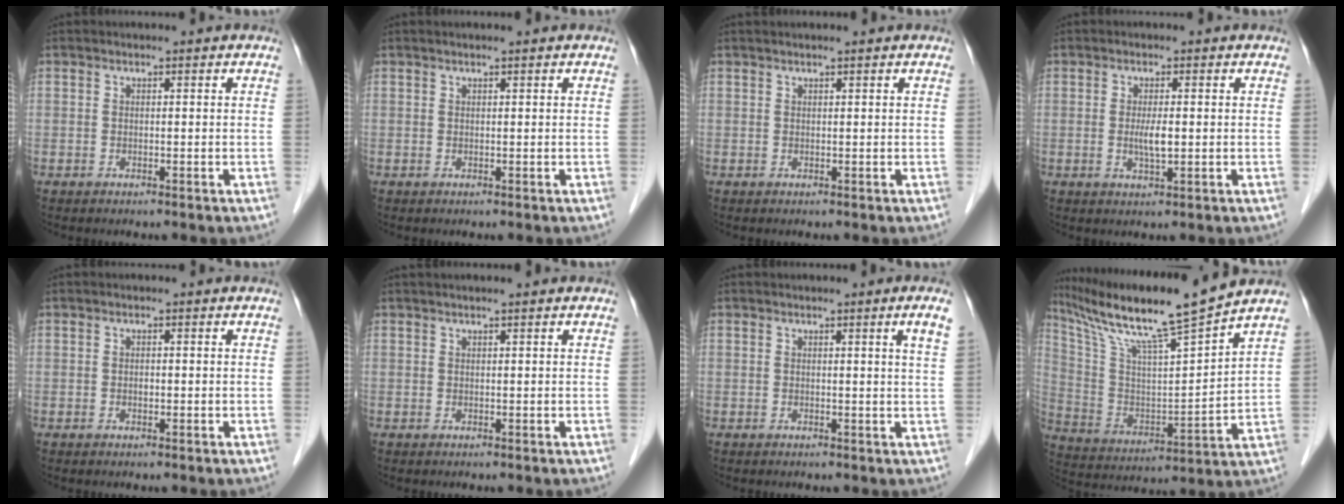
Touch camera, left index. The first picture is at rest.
{"total": 1.0, "force": [0.8, 0.0, 0.6], "torque": [-0.011, 0.010, 0.015]}
{"total": 1.9, "force": [1.6, -0.1, 1.0], "torque": [-0.010, 0.021, 0.026]}
{"total": 2.8, "force": [-0.1, 0.5, 2.7], "torque": [-0.055, -0.005, 0.000]}
{"total": 0.6, "force": [-0.1, 0.4, 0.5], "torque": [-0.009, 0.000, -0.003]}
{"total": 2.4, "force": [1.9, -0.1, 1.4], "torque": [-0.015, 0.024, 0.032]}
{"total": 2.4, "force": [1.2, -0.8, 1.9], "torque": [-0.025, -0.009, 0.017]}
{"total": 17.5, "force": [14.5, -0.8, 9.9], "torque": [-0.185, 0.005, 0.257]}